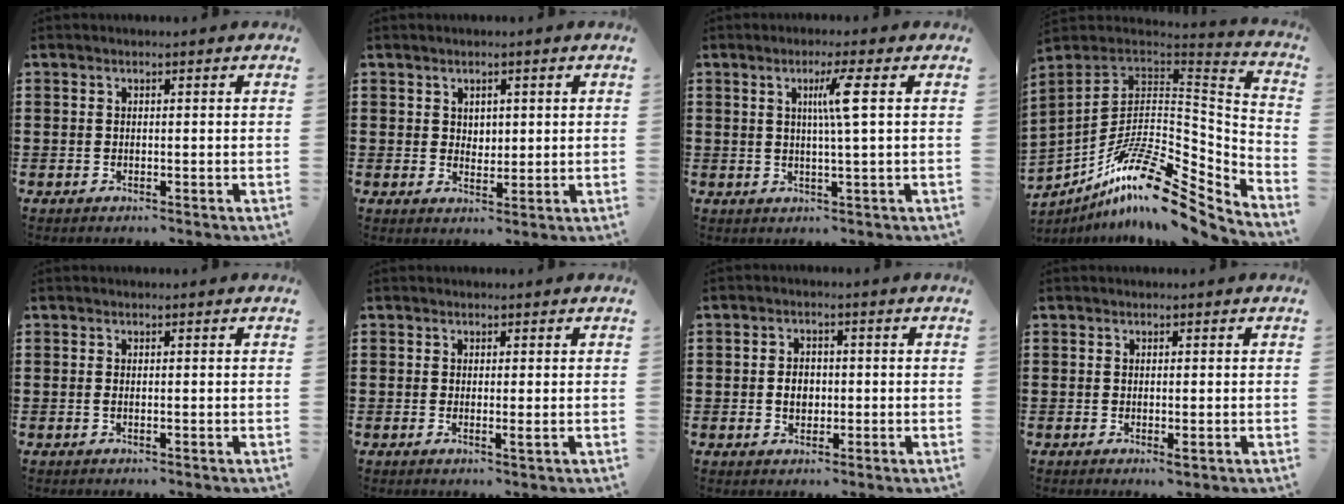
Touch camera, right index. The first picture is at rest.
{"total": 2.0, "force": [1.2, 1.6, 0.5], "torque": [-0.016, 0.009, 0.021]}
{"total": 4.7, "force": [1.2, -0.7, 4.5], "torque": [-0.087, -0.003, 0.013]}
{"total": 15.8, "force": [-9.6, 5.4, 11.4], "torque": [-0.204, 0.006, -0.177]}
{"total": 0.5, "force": [-0.1, 0.1, 0.5], "torque": [-0.011, -0.003, -0.001]}
{"total": 1.0, "force": [0.0, 0.0, 1.0], "torque": [-0.019, -0.005, 0.001]}
{"total": 3.3, "force": [-0.4, 2.3, 2.3], "torque": [-0.040, 0.003, -0.011]}
{"total": 0.9, "force": [-0.1, 0.1, 0.9], "torque": [-0.016, -0.004, -0.001]}